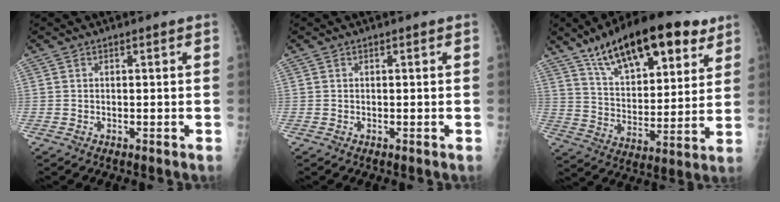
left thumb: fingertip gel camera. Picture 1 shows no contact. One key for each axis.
{"total": 0.0}
{"total": 23.6, "fx": 14.1, "fy": 9.8, "fz": 16.2, "tx": -0.224, "ty": -0.034, "tz": 0.232}